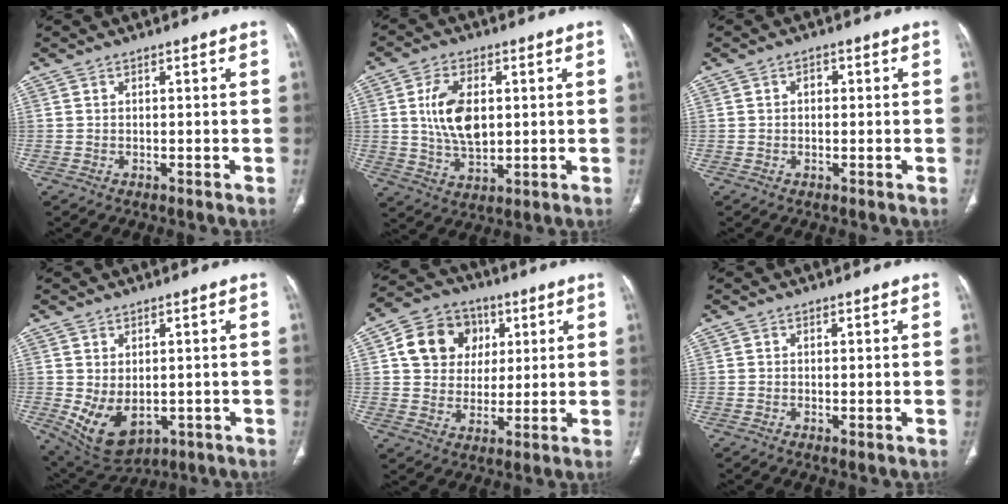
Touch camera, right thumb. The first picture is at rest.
{"total": 10.6, "force": [1.7, 6.2, 8.4], "torque": [-0.146, -0.007, 0.038]}
{"total": 1.7, "force": [0.2, 1.2, 1.1], "torque": [-0.007, 0.007, 0.001]}
{"total": 9.2, "force": [-1.3, 5.9, 6.9], "torque": [-0.113, -0.008, 0.006]}
{"total": 12.8, "force": [3.7, 10.9, 5.4], "torque": [-0.065, -0.001, 0.061]}
{"total": 0.6, "force": [-0.1, 0.2, 0.5], "torque": [-0.015, -0.004, -0.002]}